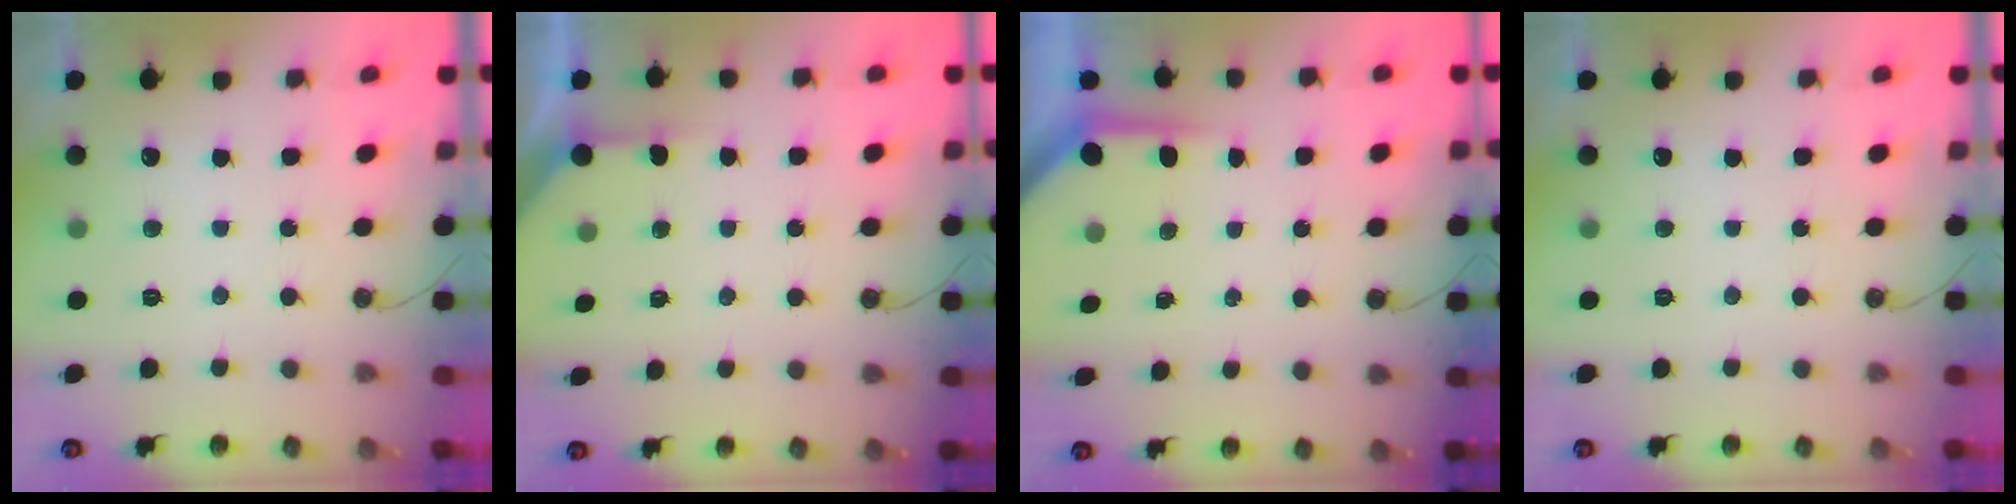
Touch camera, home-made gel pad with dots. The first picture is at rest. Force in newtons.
{"total": 2.4, "press": 2.4, "slide": 0.3}
{"total": 4.0, "press": 4.0, "slide": 0.3}
{"total": 0.0}